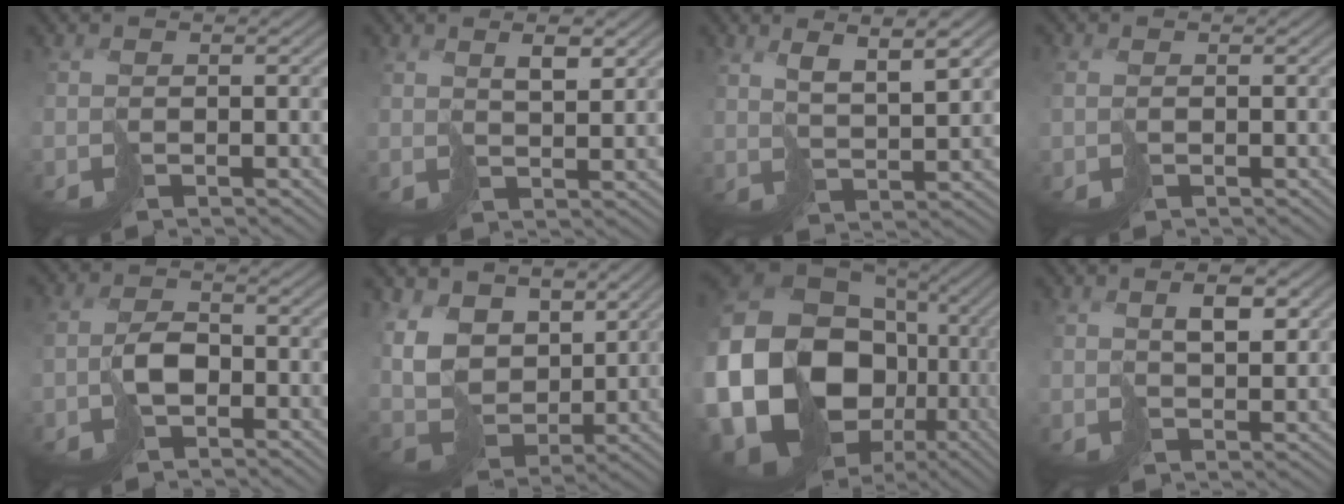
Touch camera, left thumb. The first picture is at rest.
{"total": 3.2, "force": [2.4, 0.7, 2.0], "torque": [-0.035, -0.001, 0.048]}
{"total": 6.7, "force": [4.2, 1.5, 4.9], "torque": [-0.080, 0.005, 0.081]}
{"total": 1.0, "force": [0.0, 0.9, 0.5], "torque": [-0.015, -0.004, 0.004]}
{"total": 3.4, "force": [-1.2, 2.2, 2.3], "torque": [-0.049, 0.005, -0.028]}
{"total": 10.4, "force": [4.8, 7.3, 5.6], "torque": [-0.172, 0.002, 0.086]}
{"total": 24.9, "force": [-3.8, 21.5, 11.9], "torque": [-0.314, -0.063, -0.084]}
{"total": 3.7, "force": [2.0, 1.3, 2.8], "torque": [-0.048, 0.002, 0.041]}